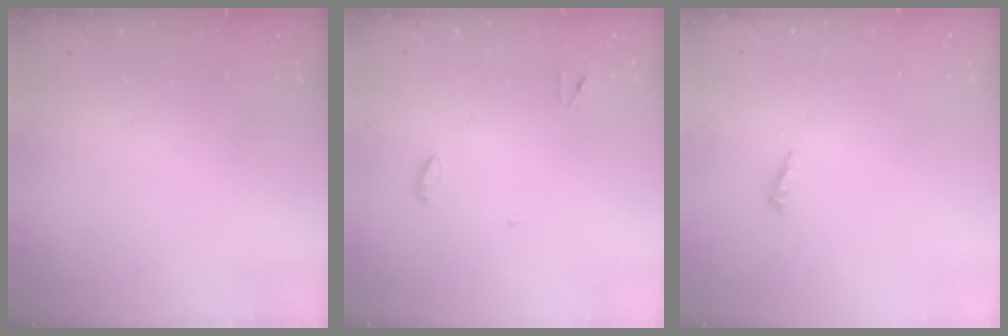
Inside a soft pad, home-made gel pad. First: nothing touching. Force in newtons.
{"total": 3.5, "press": 3.4, "slide": 0.4}
{"total": 3.1, "press": 3.1, "slide": 0.2}